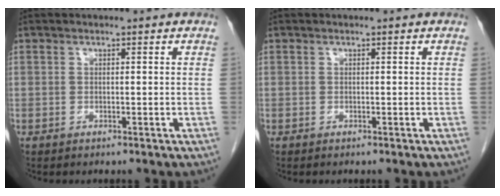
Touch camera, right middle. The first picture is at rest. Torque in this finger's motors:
{"motor_torque": [-0.14, -0.06, 0.03, 0.01]}